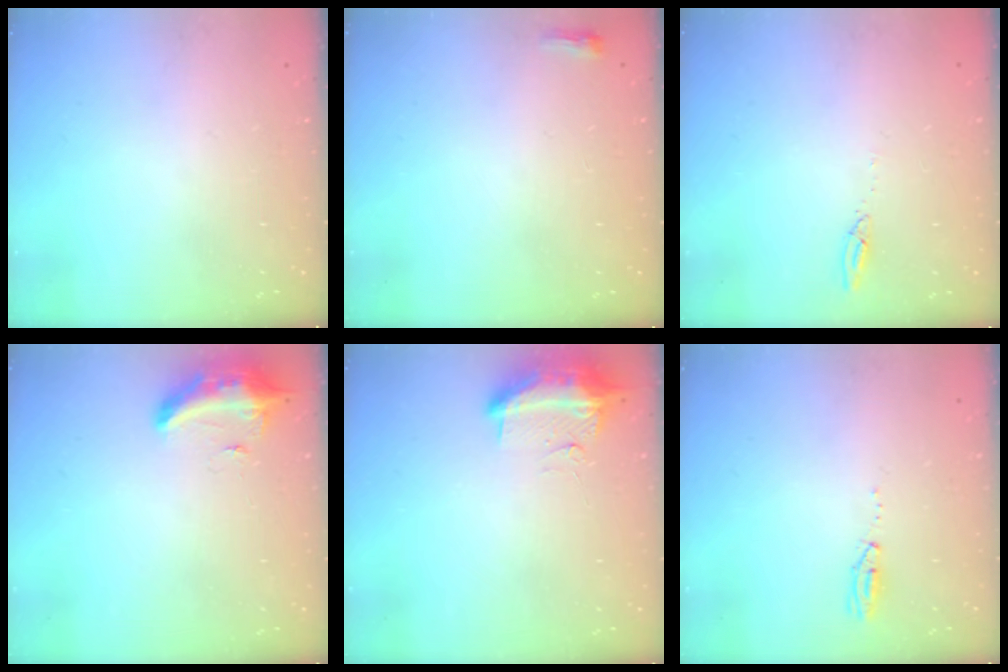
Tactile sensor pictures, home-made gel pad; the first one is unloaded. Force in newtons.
{"total": 2.6, "press": 2.5, "slide": 0.6}
{"total": 2.7, "press": 2.7, "slide": 0.2}
{"total": 10.4, "press": 9.8, "slide": 3.5}
{"total": 19.1, "press": 13.0, "slide": 14.0}
{"total": 3.5, "press": 2.9, "slide": 2.0}